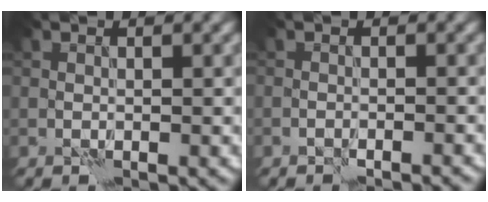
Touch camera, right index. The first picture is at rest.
{"total": 1.3, "force": [-1.3, -0.1, 0.3], "torque": [0.000, 0.005, -0.021]}